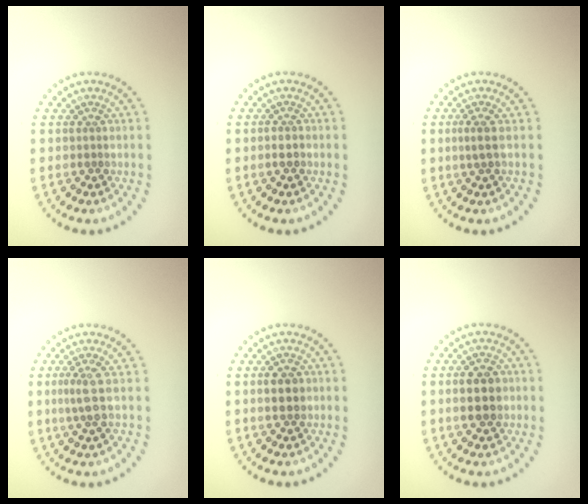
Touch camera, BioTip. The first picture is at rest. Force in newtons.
{"total": 1.0, "press": 0.9, "slide": 0.5}
{"total": 1.5, "press": 1.1, "slide": 0.9}
{"total": 2.0, "press": 1.6, "slide": 1.3}
{"total": 2.4, "press": 2.4, "slide": 0.1}
{"total": 3.7, "press": 3.7, "slide": 0.1}